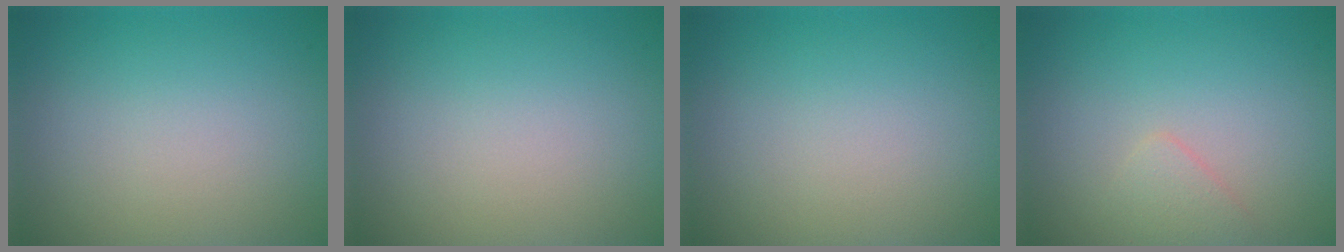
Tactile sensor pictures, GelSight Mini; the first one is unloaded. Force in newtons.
{"total": 0.0}
{"total": 0.0}
{"total": 1.2, "press": 1.2, "slide": 0.1}